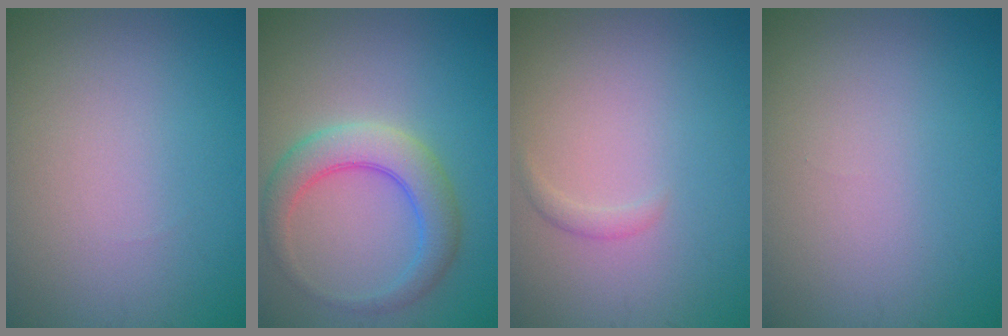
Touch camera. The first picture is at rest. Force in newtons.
{"total": 4.5, "press": 4.5, "slide": 0.2}
{"total": 0.8, "press": 0.8, "slide": 0.1}
{"total": 0.0}